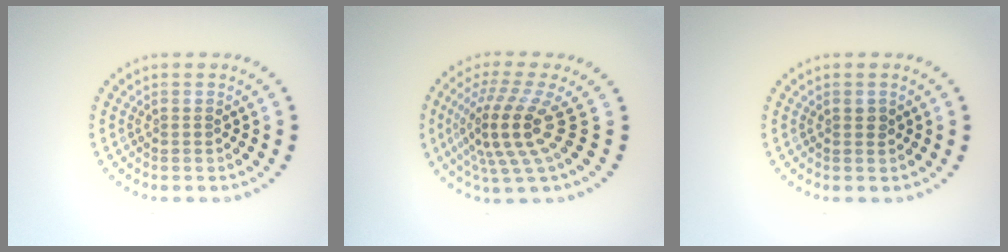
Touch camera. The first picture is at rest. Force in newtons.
{"total": 5.1, "press": 3.6, "slide": 3.6}
{"total": 0.8, "press": 0.8, "slide": 0.2}